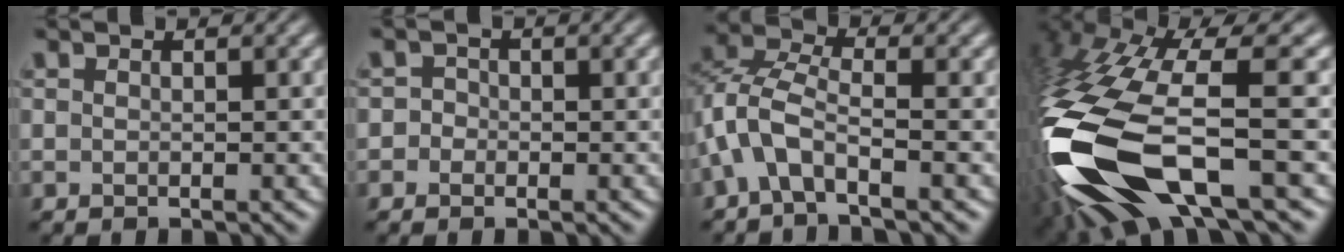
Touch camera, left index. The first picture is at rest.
{"total": 1.0, "force": [-0.3, 1.0, 0.2], "torque": [0.007, -0.001, -0.011]}
{"total": 4.8, "force": [-2.3, 1.9, 3.8], "torque": [-0.087, 0.010, -0.056]}
{"total": 15.8, "force": [-4.0, 6.3, 13.9], "torque": [-0.324, -0.023, -0.058]}